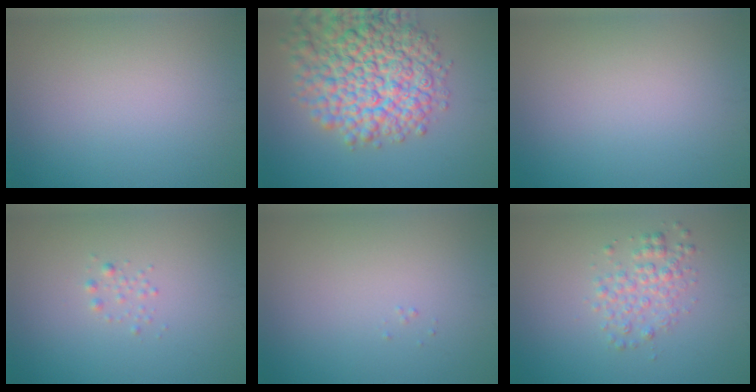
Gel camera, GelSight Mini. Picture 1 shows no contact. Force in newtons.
{"total": 10.8, "press": 10.8, "slide": 0.4}
{"total": 0.0}
{"total": 0.7, "press": 0.7, "slide": 0.0}
{"total": 0.0}
{"total": 2.5, "press": 2.5, "slide": 0.1}